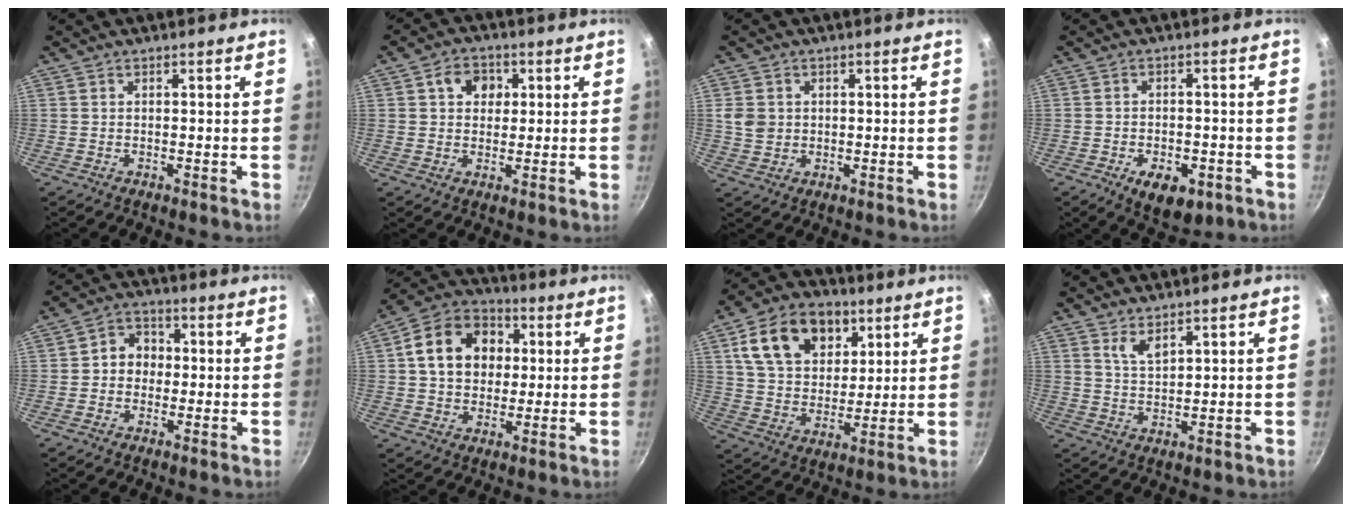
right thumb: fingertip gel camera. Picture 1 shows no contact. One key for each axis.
{"total": 5.9, "fx": 1.6, "fy": 4.7, "fz": 3.0, "tx": -0.021, "ty": 0.004, "tz": 0.020}
{"total": 4.4, "fx": 0.6, "fy": 3.8, "fz": 2.1, "tx": -0.026, "ty": 0.000, "tz": 0.014}
{"total": 8.4, "fx": -3.6, "fy": 4.8, "fz": 5.9, "tx": -0.065, "ty": 0.009, "tz": -0.042}
{"total": 5.8, "fx": -0.2, "fy": 5.0, "fz": 2.8, "tx": -0.012, "ty": 0.014, "tz": -0.014}
{"total": 14.3, "fx": 2.5, "fy": 11.4, "fz": 8.4, "tx": -0.118, "ty": 0.024, "tz": 0.029}
{"total": 17.5, "fx": 7.5, "fy": 12.1, "fz": 10.2, "tx": -0.145, "ty": -0.013, "tz": 0.124}
{"total": 3.6, "fx": 2.4, "fy": 1.4, "fz": 2.3, "tx": -0.041, "ty": -0.023, "tz": 0.047}